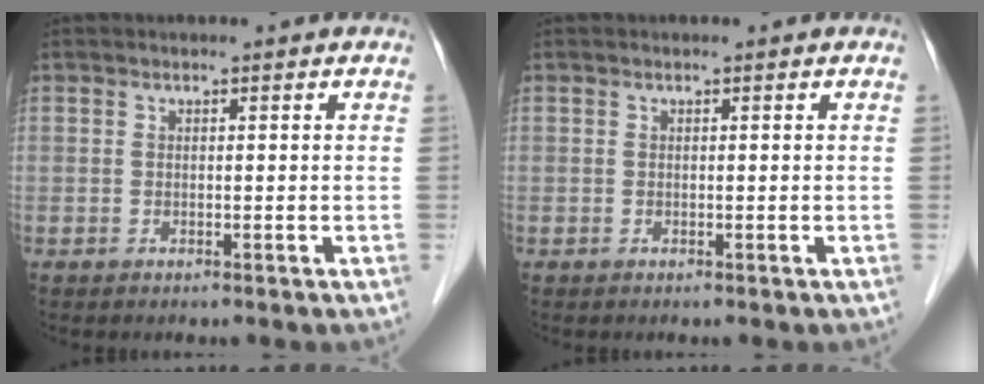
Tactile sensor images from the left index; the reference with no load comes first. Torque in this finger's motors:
{"motor_torque": [0.01, -0.01, 0.01, 0.00]}